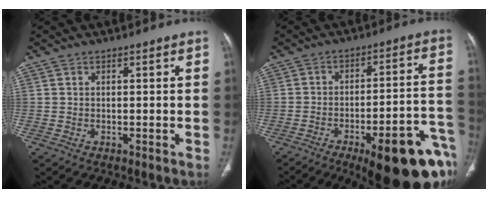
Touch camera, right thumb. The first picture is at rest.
{"total": 23.1, "force": [-12.3, 6.5, 18.5], "torque": [-0.180, 0.064, -0.165]}